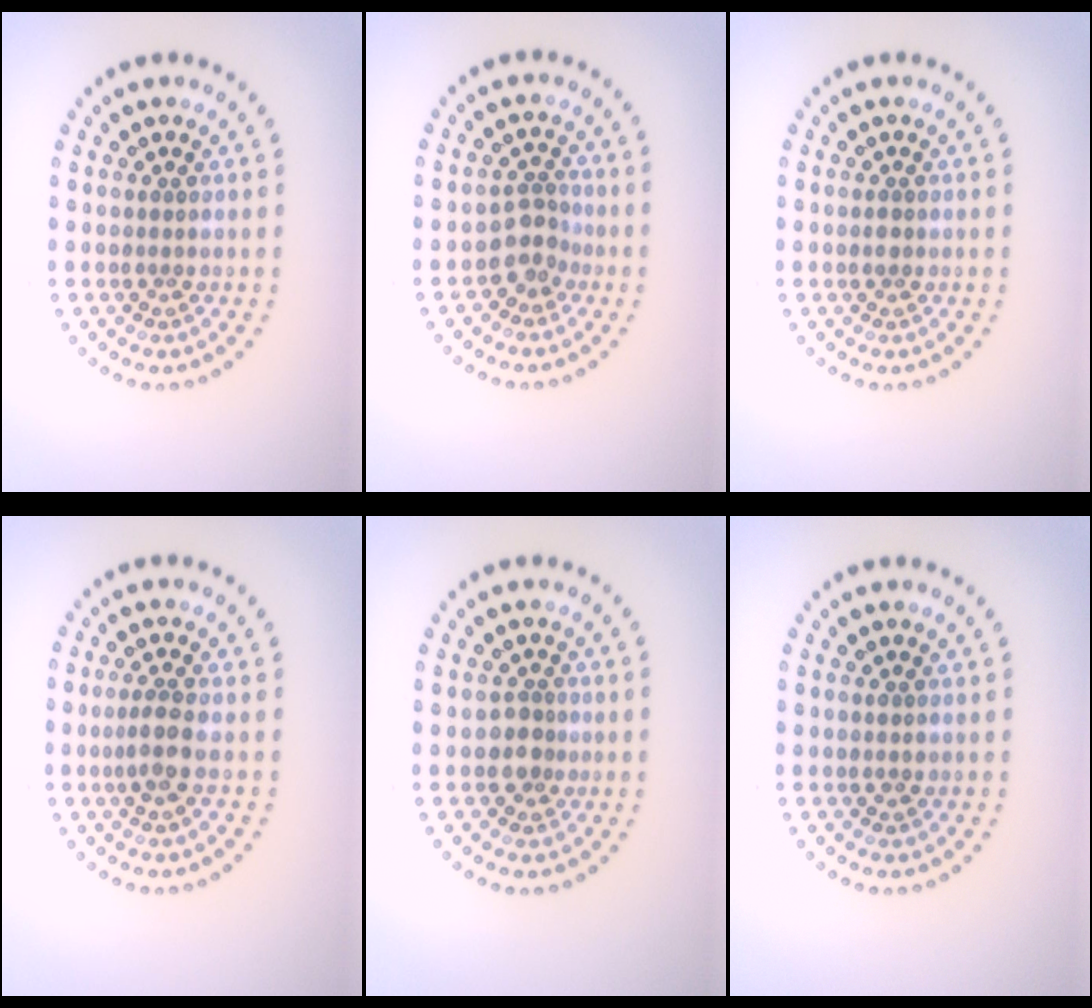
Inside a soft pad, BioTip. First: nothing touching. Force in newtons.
{"total": 2.3, "press": 1.8, "slide": 1.5}
{"total": 0.8, "press": 0.8, "slide": 0.0}
{"total": 2.0, "press": 1.8, "slide": 0.9}
{"total": 2.0, "press": 1.7, "slide": 1.0}
{"total": 0.8, "press": 0.8, "slide": 0.0}